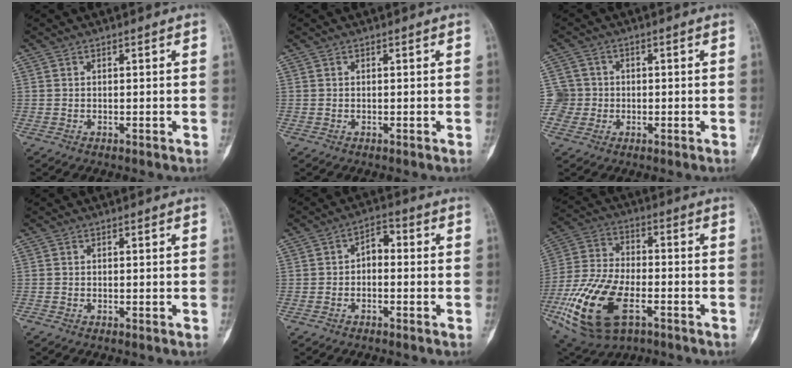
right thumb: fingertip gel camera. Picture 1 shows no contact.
{"total": 0.0}
{"total": 4.0, "force": [-0.5, 4.0, -0.1], "torque": [0.032, 0.014, -0.016]}
{"total": 0.0}
{"total": 3.7, "force": [-0.4, 2.5, 2.7], "torque": [-0.028, 0.024, -0.020]}
{"total": 20.2, "force": [-7.7, 10.6, 15.4], "torque": [-0.324, 0.013, -0.134]}